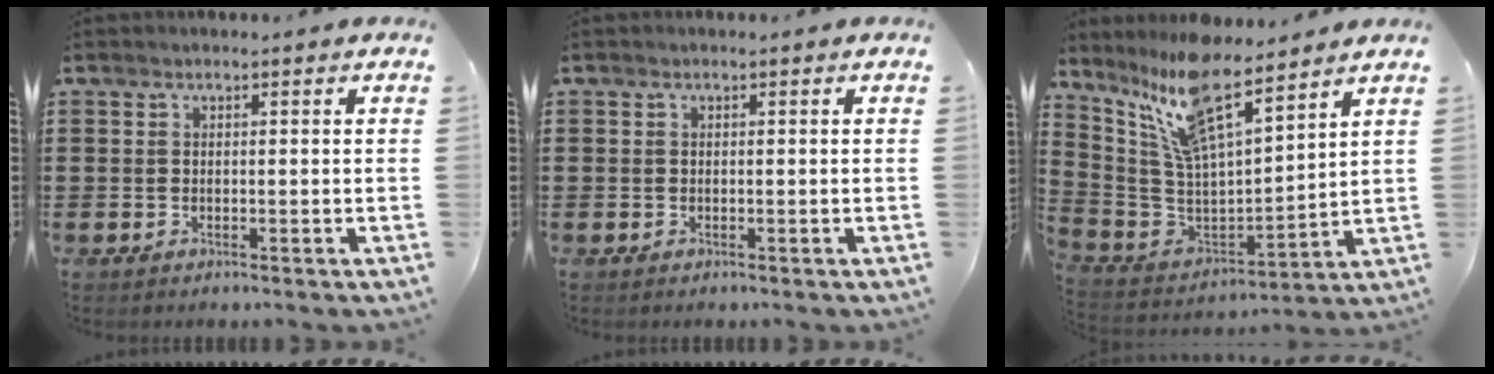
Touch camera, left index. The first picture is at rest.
{"total": 0.0}
{"total": 12.7, "force": [9.8, 2.3, 7.8], "torque": [-0.190, -0.054, 0.172]}